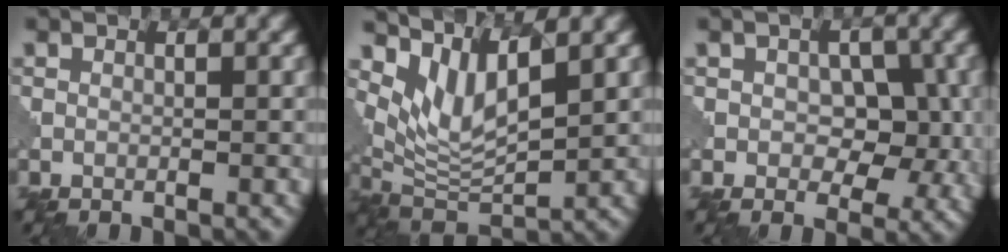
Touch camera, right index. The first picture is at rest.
{"total": 5.4, "force": [3.4, 1.7, 3.8], "torque": [-0.086, -0.013, 0.072]}
{"total": 5.0, "force": [0.0, 3.3, 3.8], "torque": [-0.043, -0.009, 0.001]}